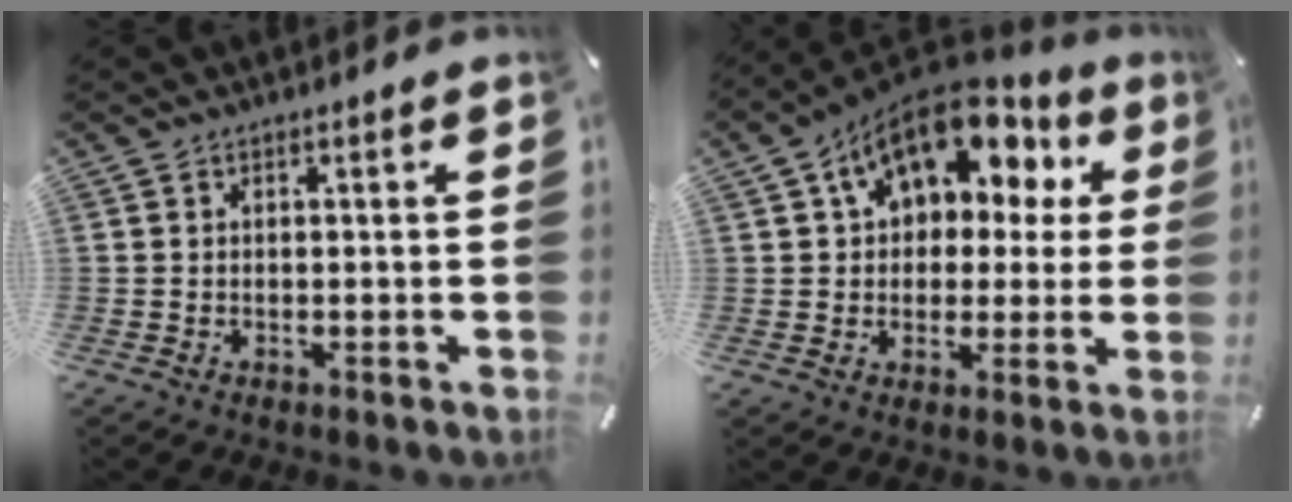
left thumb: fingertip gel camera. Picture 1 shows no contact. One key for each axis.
{"total": 15.7, "fx": 7.8, "fy": 10.2, "fz": 9.0, "tx": -0.147, "ty": -0.037, "tz": 0.141}